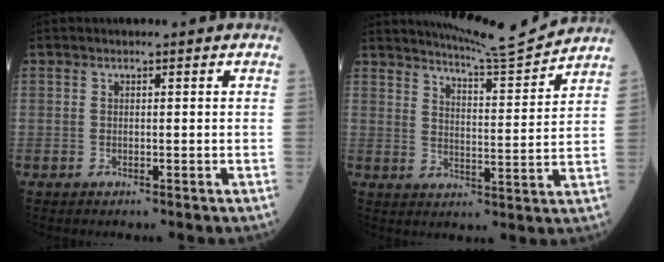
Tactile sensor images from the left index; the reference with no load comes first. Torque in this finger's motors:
{"motor_torque": [0.24, -0.45, -0.01, 0.01]}